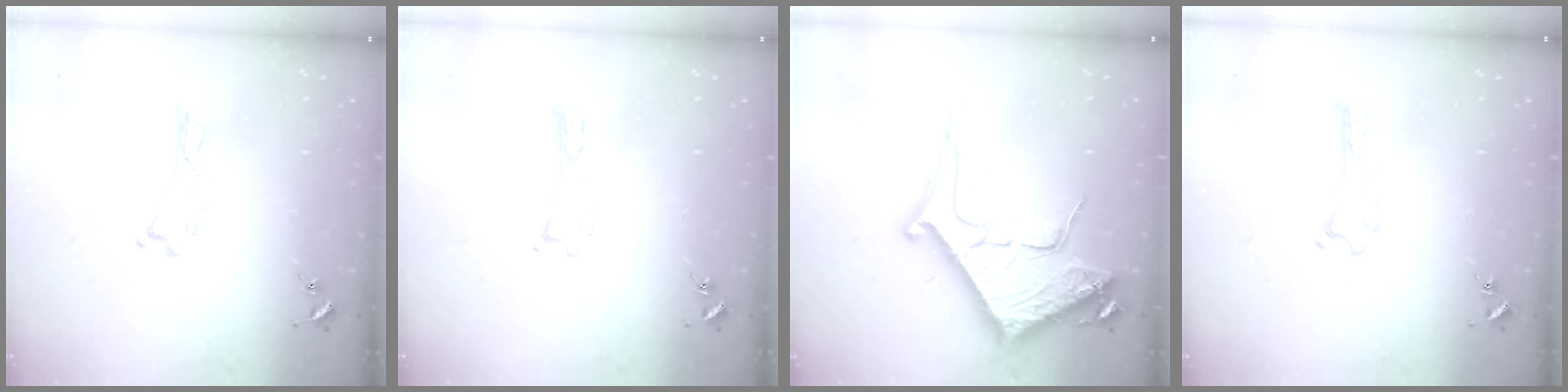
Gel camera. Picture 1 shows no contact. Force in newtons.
{"total": 0.0}
{"total": 13.9, "press": 13.9, "slide": 1.5}
{"total": 1.0, "press": 1.0, "slide": 0.1}